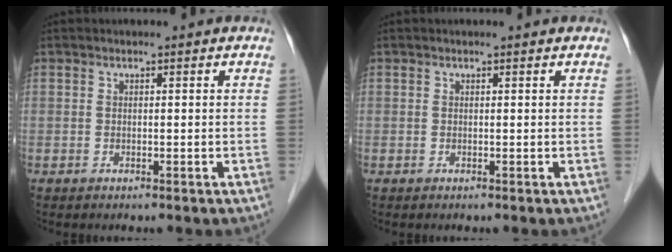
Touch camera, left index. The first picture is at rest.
{"total": 0.0}